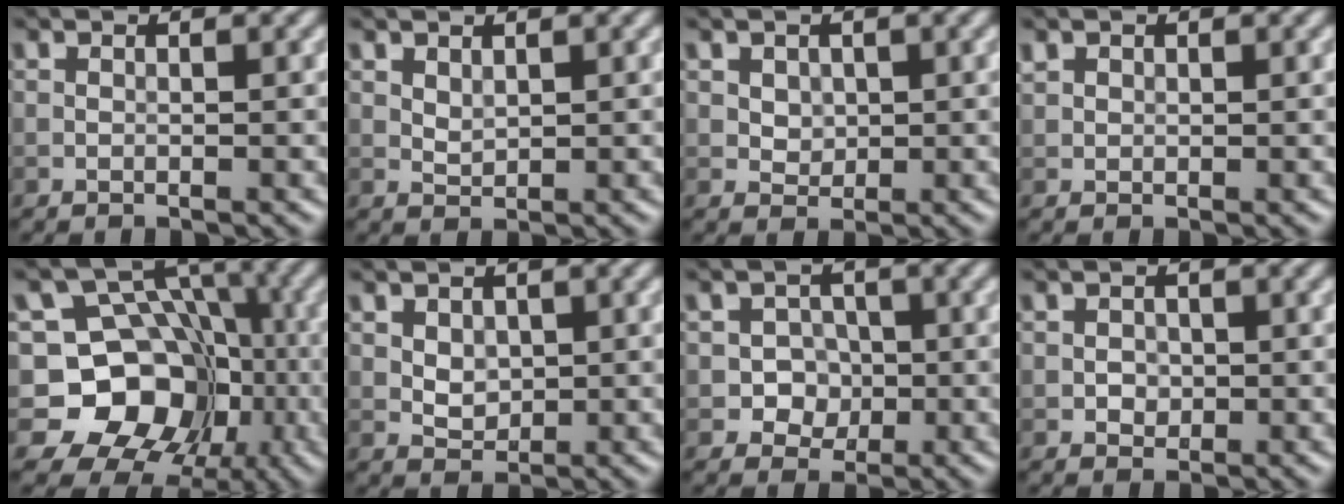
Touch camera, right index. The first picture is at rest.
{"total": 1.1, "force": [0.8, 0.6, 0.6], "torque": [-0.015, -0.002, 0.021]}
{"total": 1.7, "force": [0.6, 1.4, 0.7], "torque": [-0.015, -0.004, 0.020]}
{"total": 0.9, "force": [0.5, 0.7, 0.2], "torque": [-0.002, 0.000, 0.011]}
{"total": 11.8, "force": [-2.5, 10.1, 5.5], "torque": [-0.071, 0.012, -0.079]}
{"total": 1.9, "force": [0.4, 1.5, 1.1], "torque": [-0.021, -0.002, 0.011]}
{"total": 3.0, "force": [-0.6, 2.7, 1.1], "torque": [-0.001, 0.001, -0.023]}
{"total": 1.2, "force": [-0.1, 1.2, 0.4], "torque": [-0.002, -0.003, -0.003]}